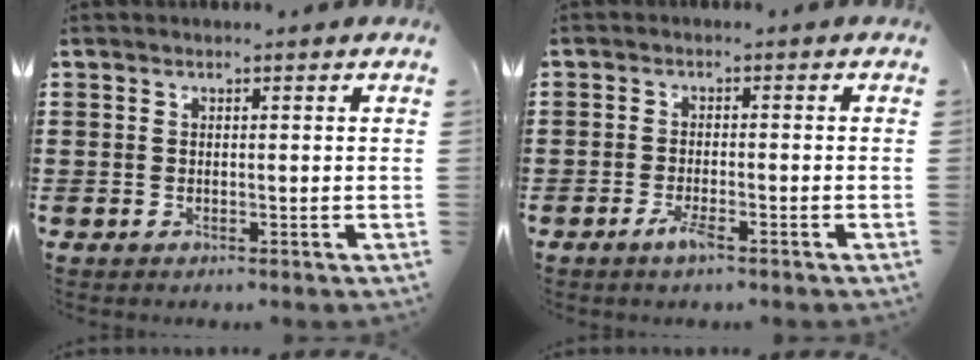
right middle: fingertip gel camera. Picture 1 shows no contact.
{"total": 2.8, "force": [-1.6, 0.4, 2.2], "torque": [-0.049, -0.005, -0.033]}